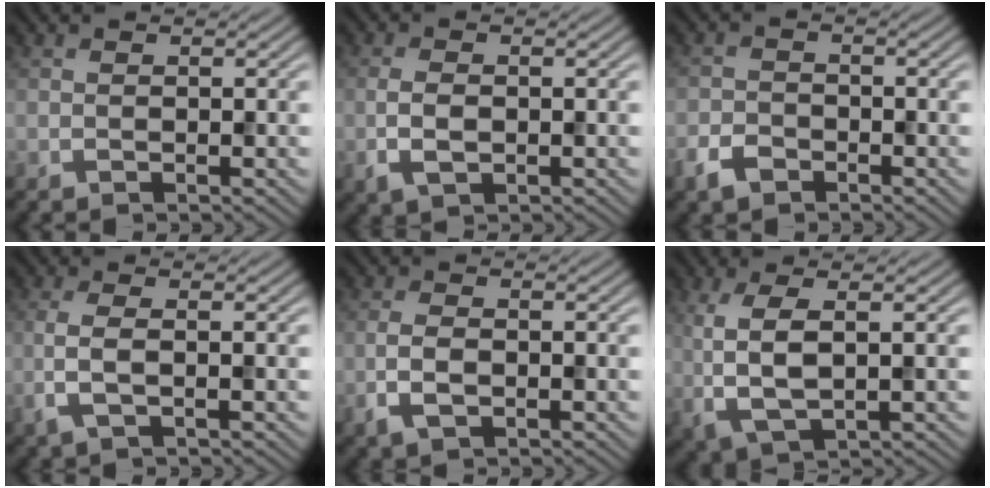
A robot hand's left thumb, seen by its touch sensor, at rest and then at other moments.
{"total": 3.0, "force": [-0.8, 1.7, 2.4], "torque": [-0.056, -0.005, -0.015]}
{"total": 3.2, "force": [-2.2, 1.9, 1.2], "torque": [-0.028, -0.005, -0.054]}
{"total": 3.1, "force": [-0.7, 0.9, 2.8], "torque": [-0.071, -0.001, -0.020]}
{"total": 3.2, "force": [-1.3, 1.7, 2.5], "torque": [-0.057, -0.004, -0.027]}
{"total": 6.1, "force": [0.5, 2.3, 5.7], "torque": [-0.132, -0.001, 0.010]}